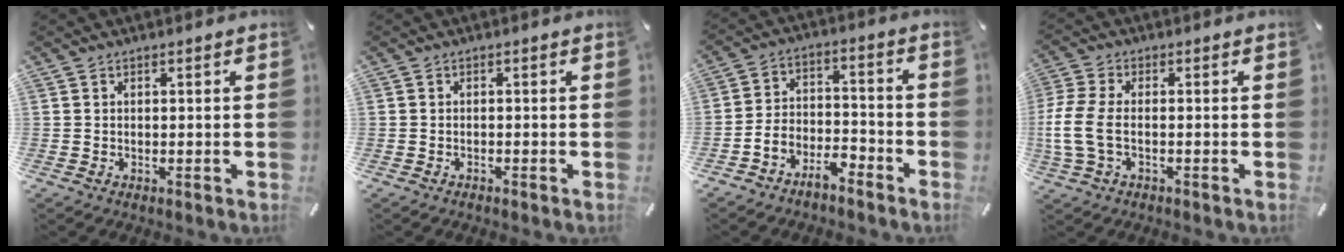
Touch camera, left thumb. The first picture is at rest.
{"total": 0.7, "force": [-0.7, 0.2, 0.1], "torque": [-0.003, 0.001, -0.015]}
{"total": 6.9, "force": [-5.9, 3.0, 1.7], "torque": [-0.031, 0.026, -0.115]}
{"total": 7.6, "force": [-1.5, 3.5, 6.6], "torque": [-0.155, -0.012, -0.030]}